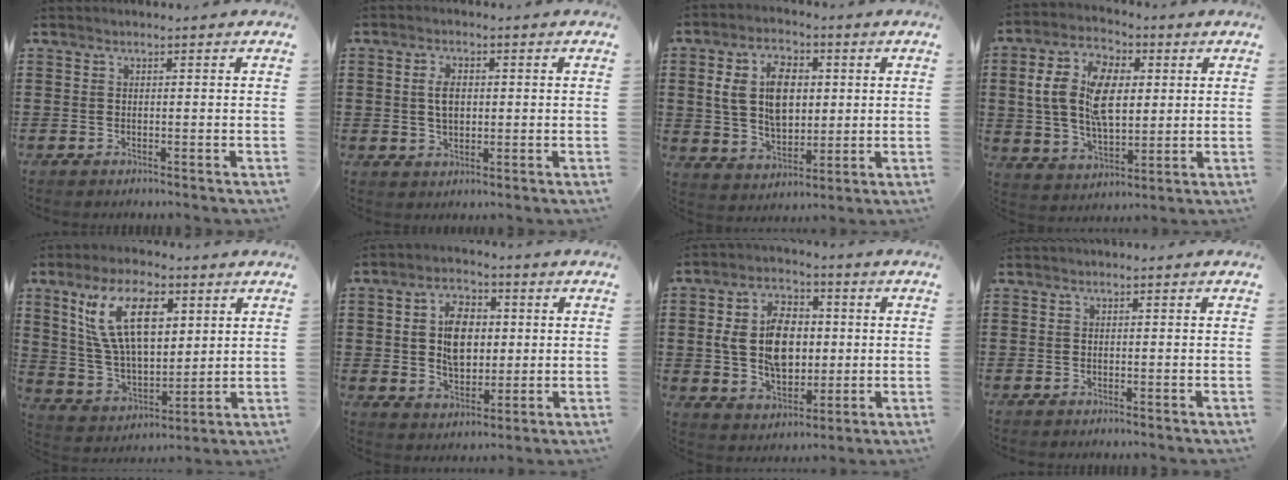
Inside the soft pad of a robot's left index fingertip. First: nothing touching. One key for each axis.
{"total": 3.7, "fx": 0.5, "fy": 2.1, "fz": 3.0, "tx": -0.069, "ty": 0.006, "tz": 0.005}
{"total": 9.7, "fx": 2.1, "fy": 6.3, "fz": 7.1, "tx": -0.155, "ty": 0.008, "tz": 0.030}
{"total": 12.2, "fx": 2.5, "fy": 7.1, "fz": 9.7, "tx": -0.217, "ty": 0.013, "tz": 0.043}
{"total": 14.2, "fx": 6.4, "fy": 6.9, "fz": 10.7, "tx": -0.239, "ty": 0.011, "tz": 0.116}
{"total": 8.0, "fx": 1.2, "fy": 5.3, "fz": 5.8, "tx": -0.115, "ty": 0.012, "tz": 0.015}
{"total": 10.6, "fx": 0.7, "fy": 7.1, "fz": 7.8, "tx": -0.164, "ty": 0.010, "tz": 0.007}
{"total": 0.0}